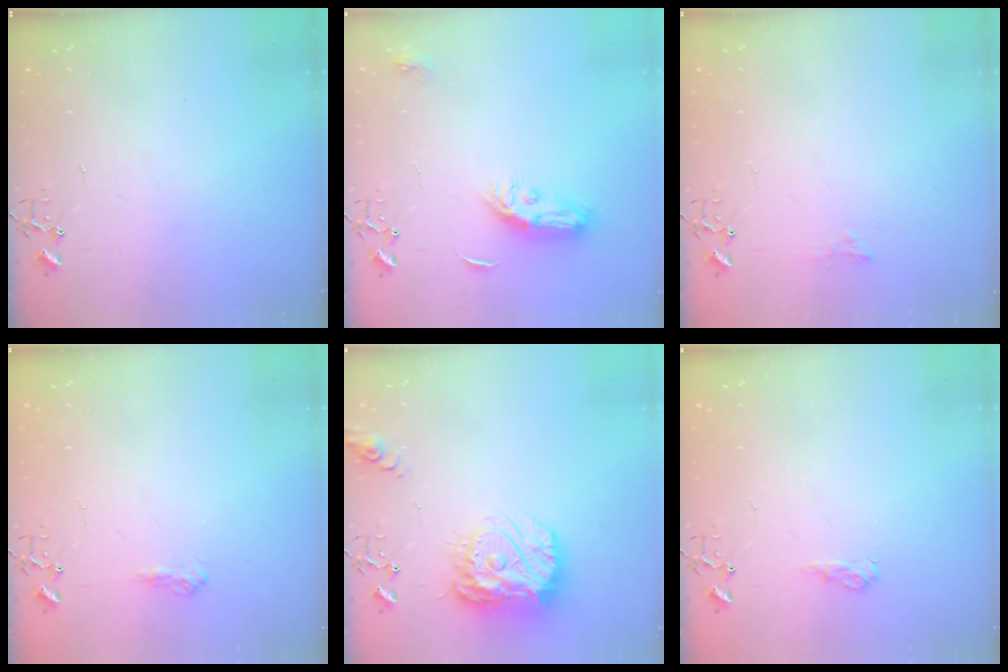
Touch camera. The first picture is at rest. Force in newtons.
{"total": 8.7, "press": 8.7, "slide": 0.4}
{"total": 6.9, "press": 6.8, "slide": 0.7}
{"total": 8.8, "press": 8.8, "slide": 0.8}
{"total": 18.2, "press": 18.1, "slide": 1.7}
{"total": 8.2, "press": 8.2, "slide": 0.9}